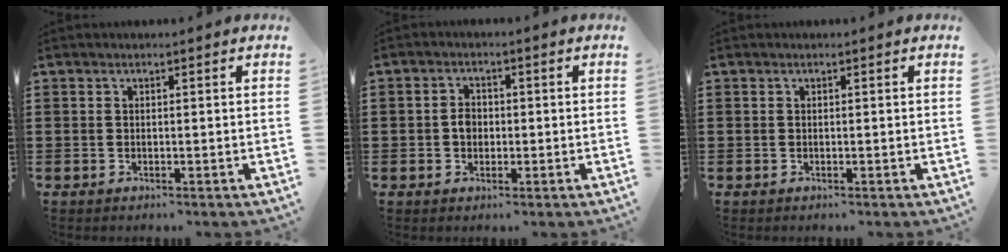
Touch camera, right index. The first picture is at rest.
{"total": 2.3, "force": [-0.3, 1.8, 1.5], "torque": [-0.030, 0.006, -0.008]}
{"total": 0.0}